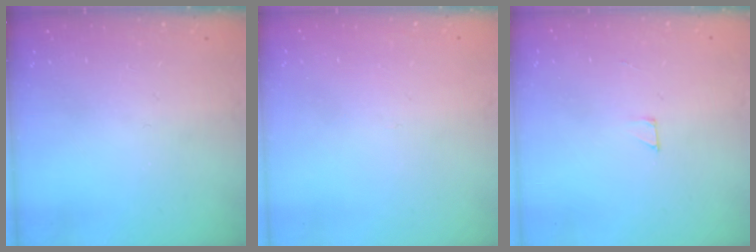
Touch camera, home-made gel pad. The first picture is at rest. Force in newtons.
{"total": 2.6, "press": 2.6, "slide": 0.2}
{"total": 2.0, "press": 2.0, "slide": 0.0}